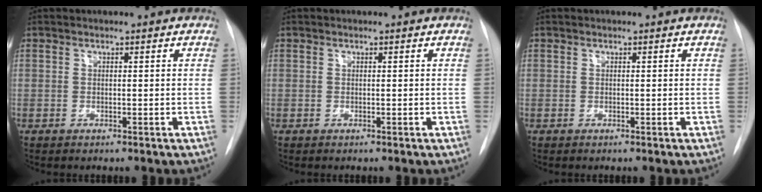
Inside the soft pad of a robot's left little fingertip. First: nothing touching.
{"total": 0.0}
{"total": 0.0}